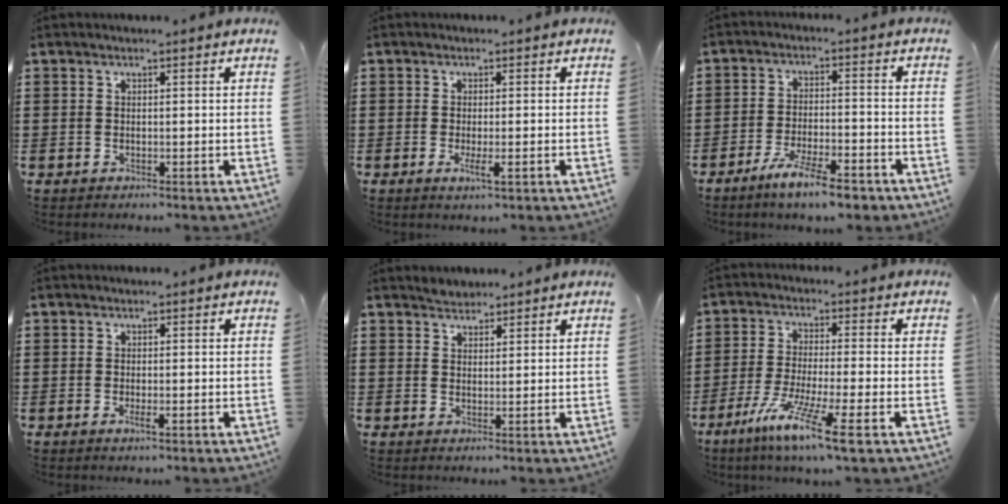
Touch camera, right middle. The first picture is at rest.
{"total": 2.3, "force": [-0.7, 0.6, 2.1], "torque": [-0.043, -0.004, -0.015]}
{"total": 7.2, "force": [-5.5, 1.0, 4.4], "torque": [-0.087, -0.003, -0.102]}
{"total": 1.2, "force": [-0.5, 0.3, 1.1], "torque": [-0.019, -0.003, -0.008]}
{"total": 1.8, "force": [1.7, 0.5, -0.5], "torque": [0.003, 0.003, 0.034]}
{"total": 9.0, "force": [-5.8, -0.2, 6.9], "torque": [-0.151, -0.018, -0.114]}